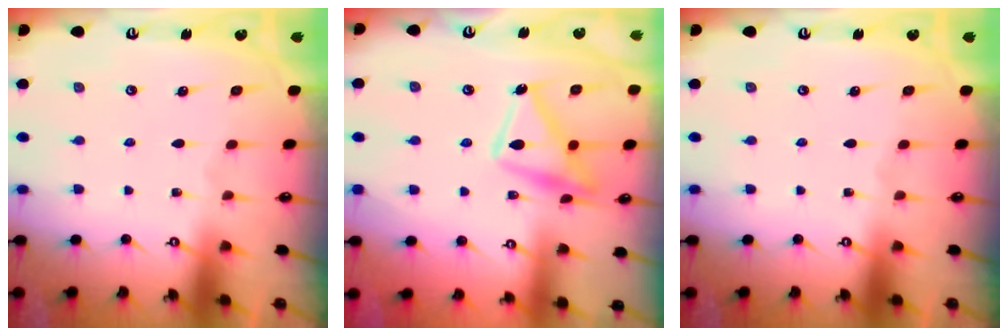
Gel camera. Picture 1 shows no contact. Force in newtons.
{"total": 15.2, "press": 15.2, "slide": 1.2}
{"total": 0.0}